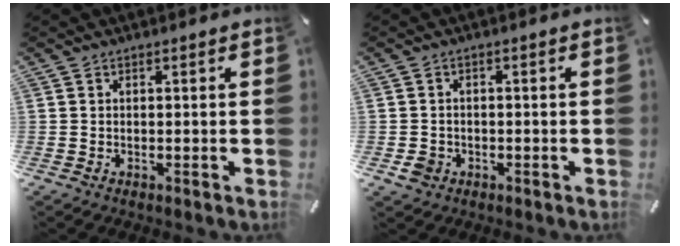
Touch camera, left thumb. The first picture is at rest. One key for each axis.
{"total": 3.2, "fx": -1.3, "fy": 2.7, "fz": 1.1, "tx": -0.025, "ty": 0.003, "tz": -0.025}